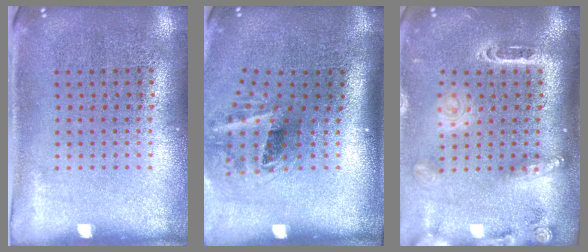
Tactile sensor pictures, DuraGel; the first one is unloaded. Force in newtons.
{"total": 2.2, "press": 1.3, "slide": 1.7}
{"total": 2.4, "press": 1.8, "slide": 1.5}